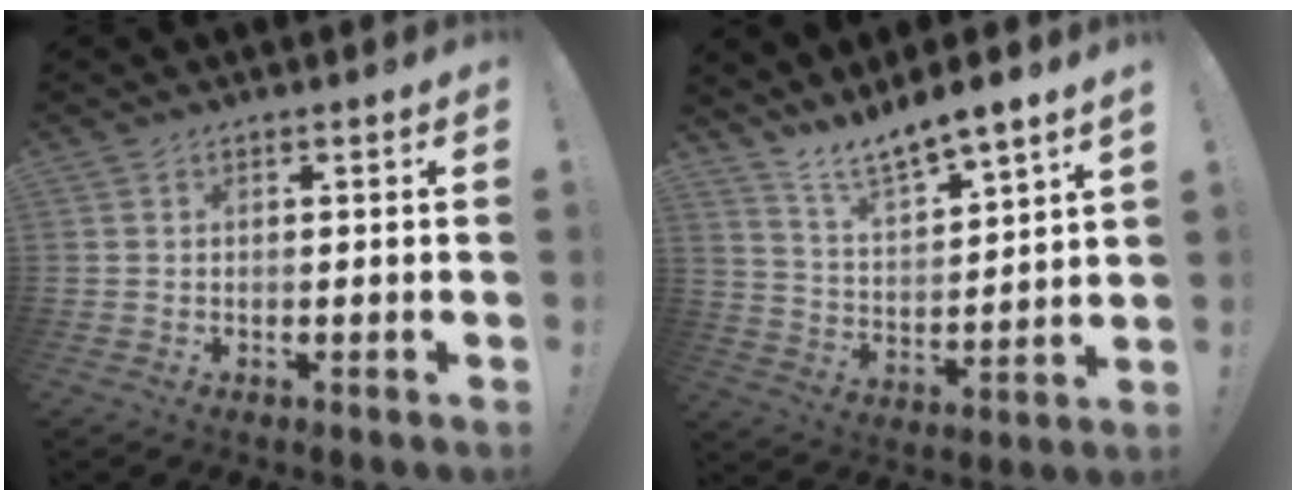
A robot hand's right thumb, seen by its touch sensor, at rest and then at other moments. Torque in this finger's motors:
{"motor_torque": [-0.23, 0.24, 0.13, 0.22, 0.02]}